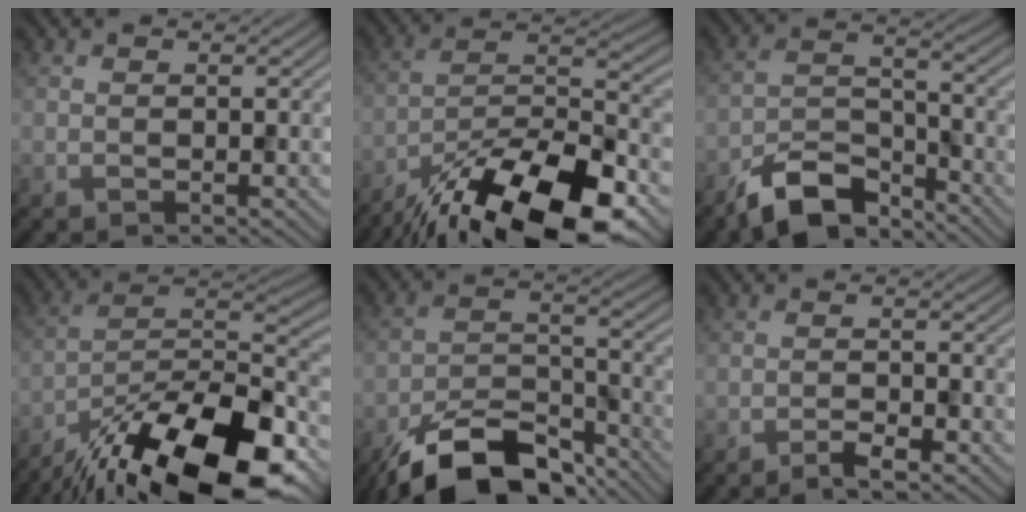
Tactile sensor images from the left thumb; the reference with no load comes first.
{"total": 18.0, "force": [-13.0, 5.5, 11.2], "torque": [-0.201, -0.025, -0.216]}
{"total": 8.7, "force": [-6.9, 3.4, 4.0], "torque": [-0.070, -0.001, -0.143]}
{"total": 20.0, "force": [-14.8, 6.3, 11.9], "torque": [-0.195, -0.036, -0.239]}
{"total": 13.0, "force": [-9.8, 5.4, 6.7], "torque": [-0.123, -0.008, -0.174]}
{"total": 2.2, "force": [-1.7, 0.2, 1.3], "torque": [-0.025, 0.003, -0.033]}